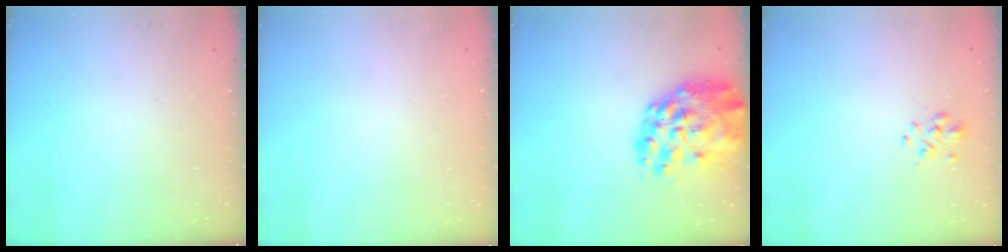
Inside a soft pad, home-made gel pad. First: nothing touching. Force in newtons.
{"total": 1.8, "press": 1.8, "slide": 0.2}
{"total": 18.9, "press": 17.8, "slide": 6.5}
{"total": 2.4, "press": 2.2, "slide": 1.1}